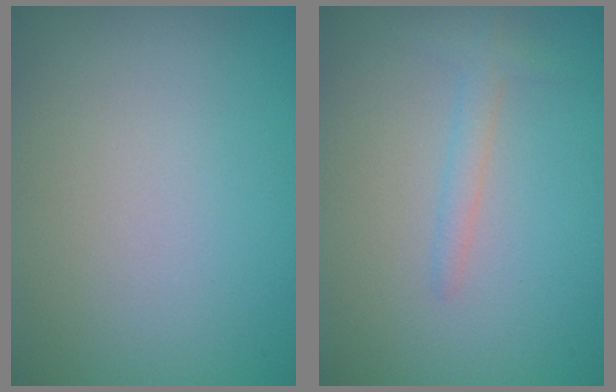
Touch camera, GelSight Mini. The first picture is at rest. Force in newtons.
{"total": 1.5, "press": 1.5, "slide": 0.1}